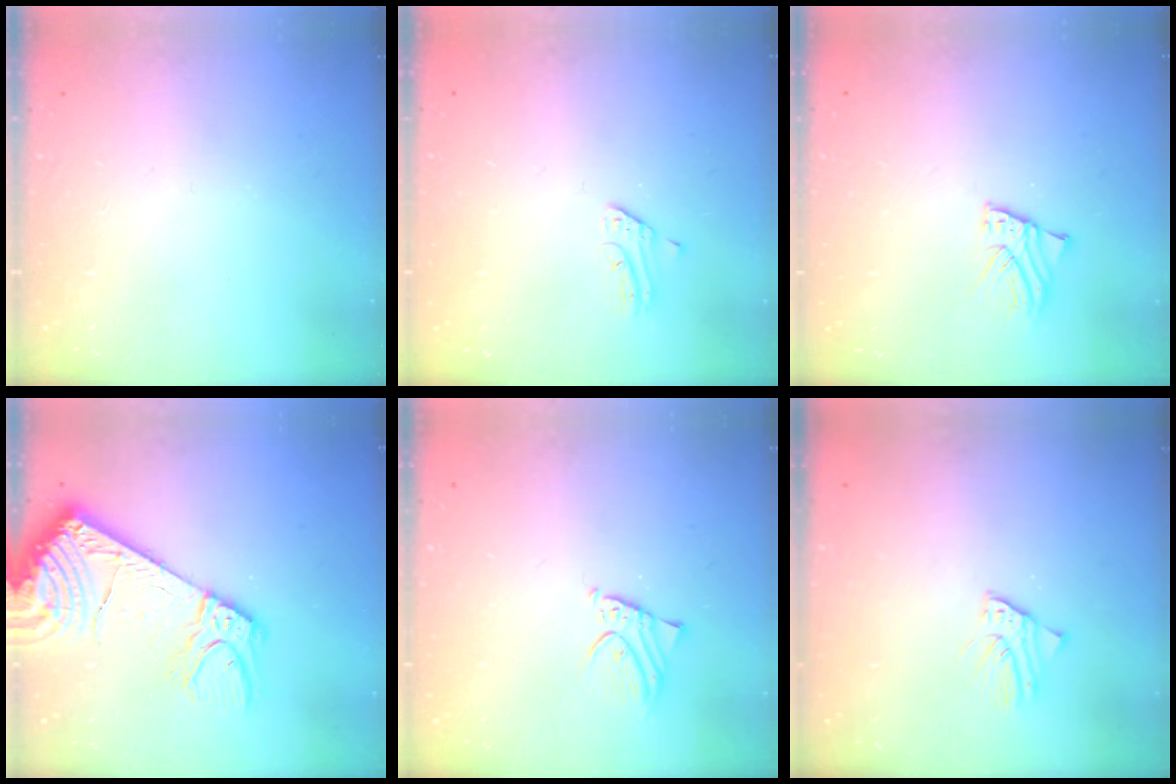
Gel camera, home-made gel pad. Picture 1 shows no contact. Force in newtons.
{"total": 2.4, "press": 2.4, "slide": 0.2}
{"total": 2.6, "press": 2.6, "slide": 0.2}
{"total": 16.8, "press": 16.5, "slide": 3.2}
{"total": 2.9, "press": 2.9, "slide": 0.2}
{"total": 1.6, "press": 1.6, "slide": 0.3}